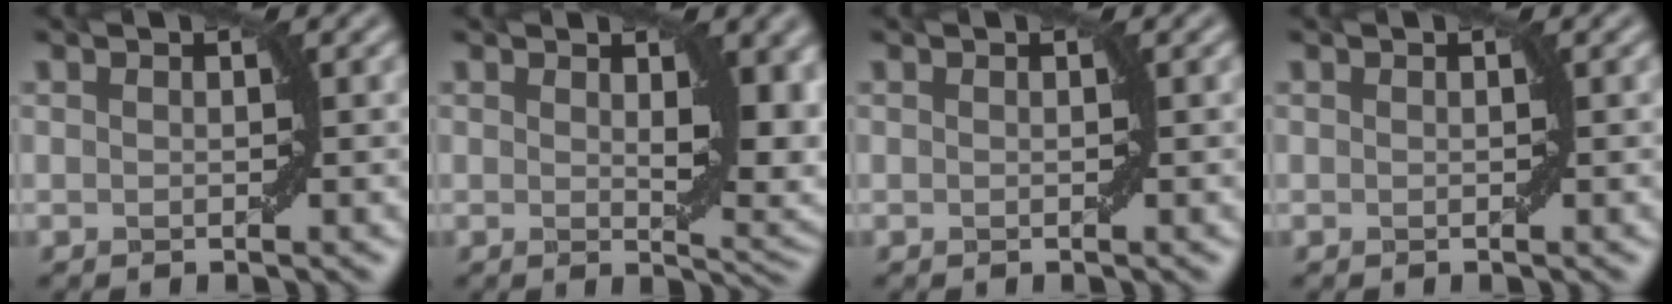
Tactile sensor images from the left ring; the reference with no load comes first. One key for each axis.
{"total": 5.5, "fx": 1.5, "fy": 2.1, "fz": 4.9, "tx": -0.063, "ty": -0.008, "tz": 0.028}
{"total": 0.0}
{"total": 0.0}